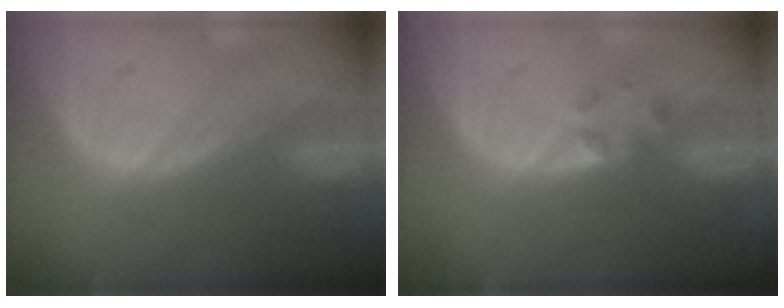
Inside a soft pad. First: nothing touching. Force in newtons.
{"total": 1.9, "press": 1.7, "slide": 0.8}